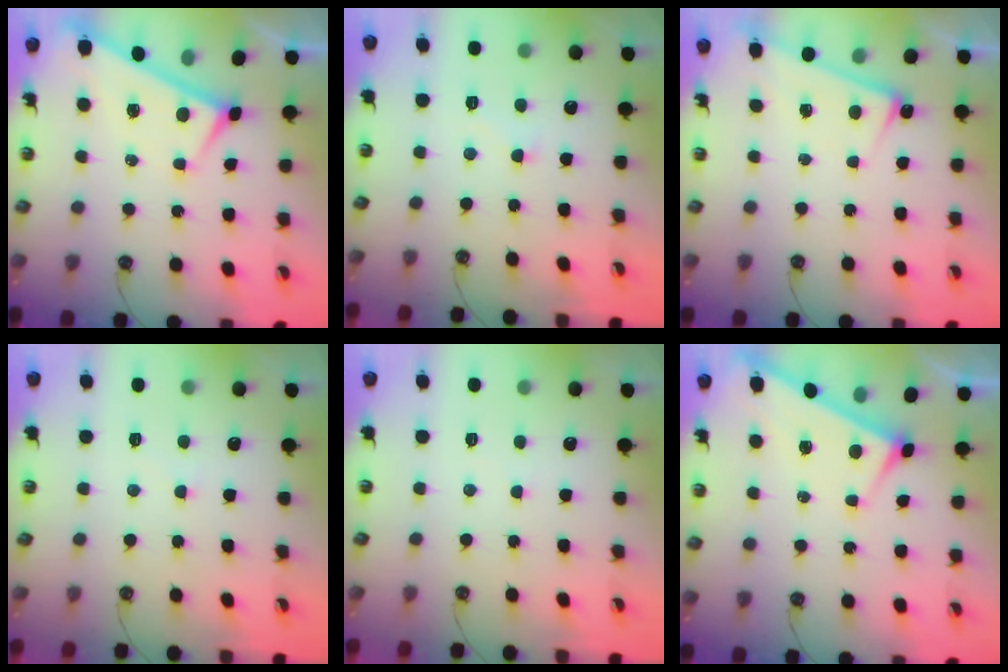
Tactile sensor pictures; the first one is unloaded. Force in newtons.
{"total": 2.6, "press": 2.6, "slide": 0.5}
{"total": 2.8, "press": 2.7, "slide": 0.4}
{"total": 3.0, "press": 3.0, "slide": 0.5}
{"total": 2.4, "press": 2.4, "slide": 0.2}
{"total": 4.5, "press": 4.5, "slide": 0.1}